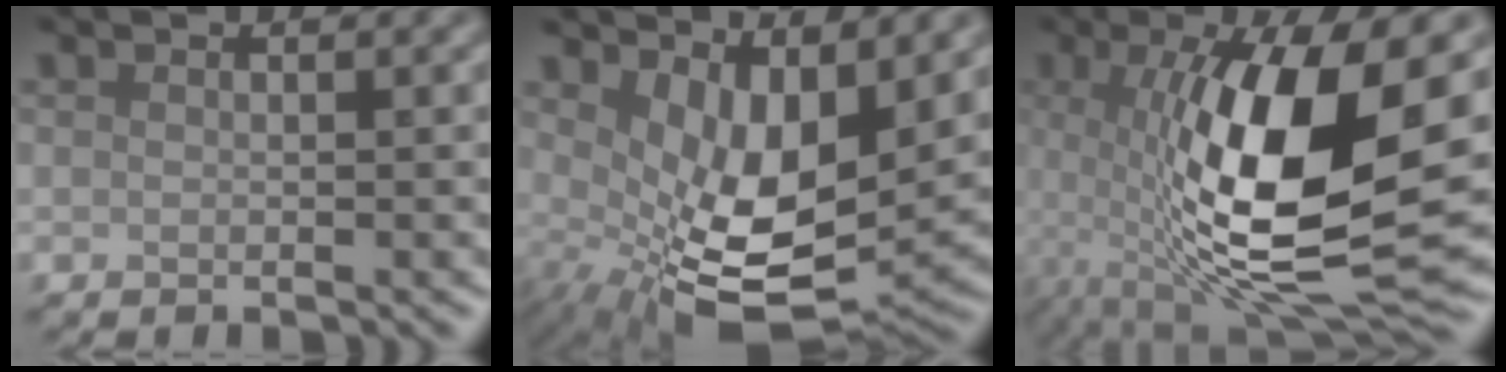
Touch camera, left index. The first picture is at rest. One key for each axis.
{"total": 9.0, "fx": 1.2, "fy": 4.4, "fz": 7.7, "tx": -0.147, "ty": -0.029, "tz": 0.033}
{"total": 13.1, "fx": 0.3, "fy": 3.9, "fz": 12.5, "tx": -0.222, "ty": -0.020, "tz": 0.008}